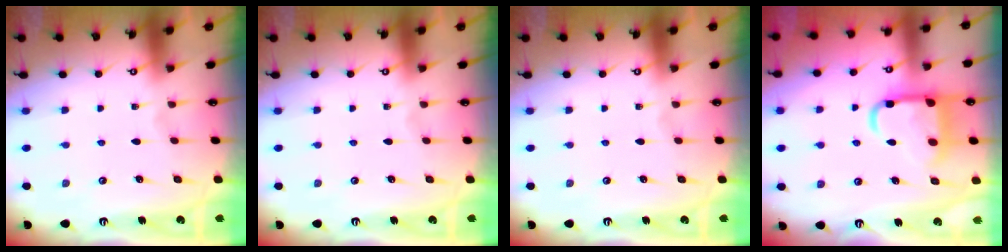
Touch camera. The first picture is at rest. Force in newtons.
{"total": 0.0}
{"total": 0.0}
{"total": 13.9, "press": 13.8, "slide": 1.4}